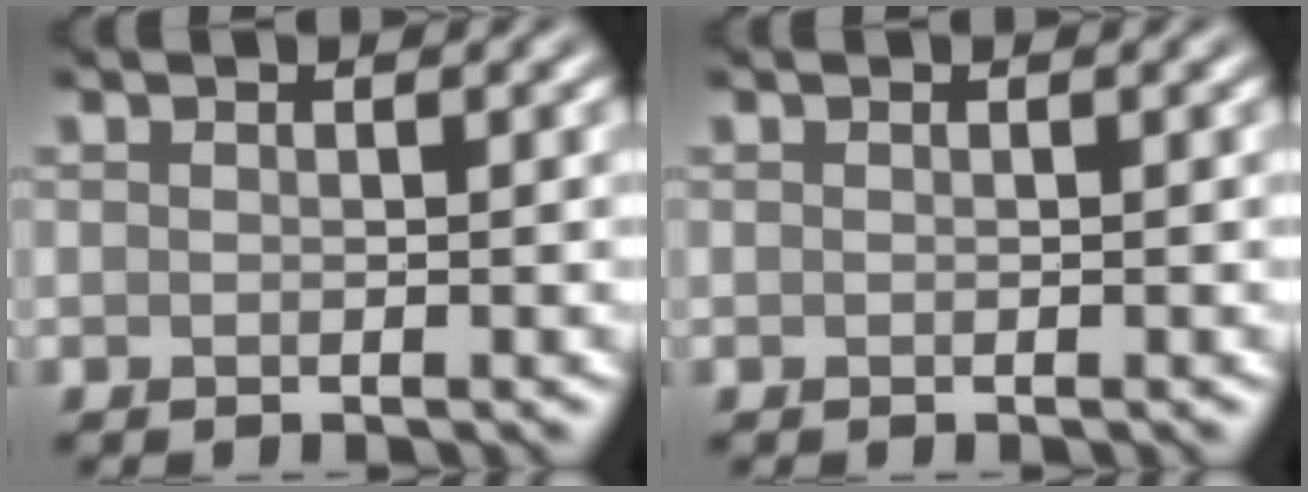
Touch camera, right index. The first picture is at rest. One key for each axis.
{"total": 0.0}